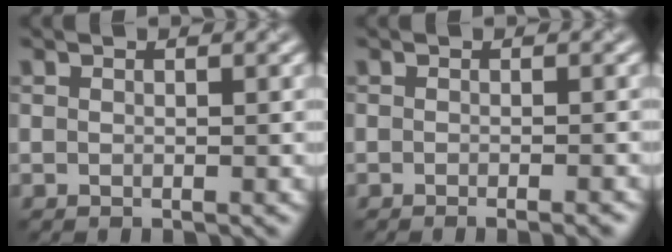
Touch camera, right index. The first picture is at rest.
{"total": 1.5, "force": [-1.0, 0.3, 1.1], "torque": [-0.006, -0.002, -0.015]}